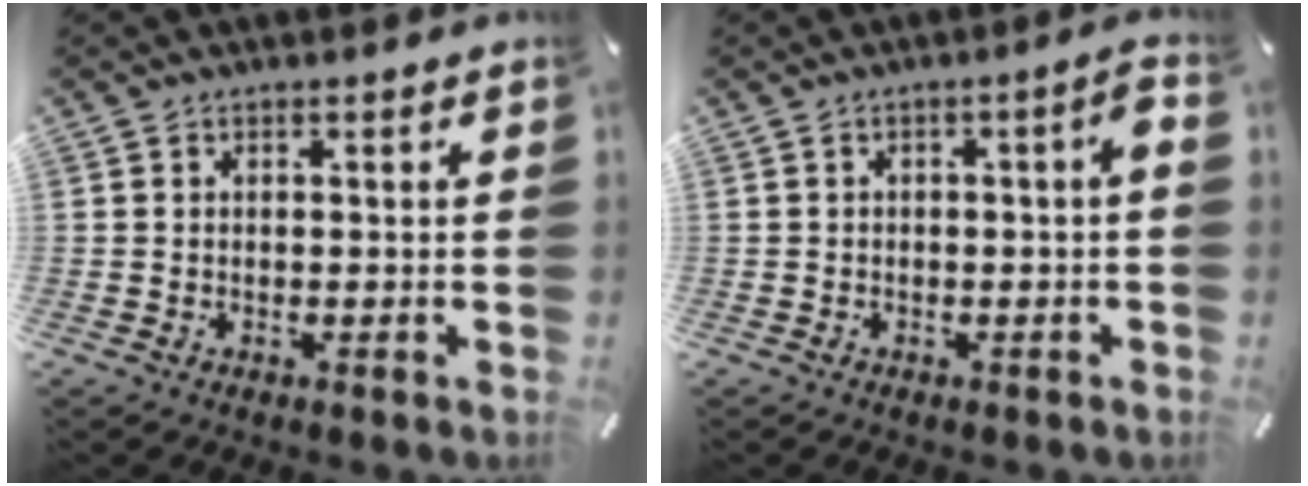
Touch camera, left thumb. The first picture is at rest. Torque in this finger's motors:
{"motor_torque": [0.02, -0.24, 0.29, 0.27, 0.02]}